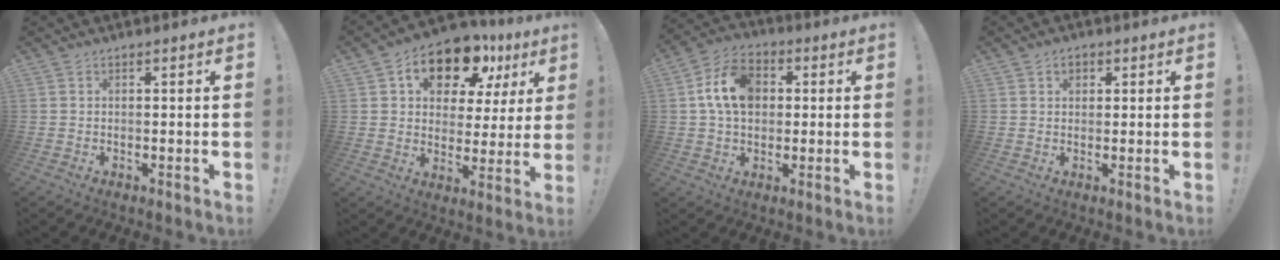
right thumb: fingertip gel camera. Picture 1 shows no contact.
{"total": 14.7, "force": [8.4, 8.5, 8.5], "torque": [-0.125, -0.051, 0.147]}
{"total": 12.8, "force": [2.3, 9.3, 8.6], "torque": [-0.158, 0.014, 0.046]}
{"total": 2.2, "force": [0.9, 1.6, 1.1], "torque": [-0.008, -0.002, 0.014]}